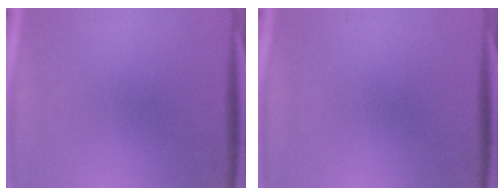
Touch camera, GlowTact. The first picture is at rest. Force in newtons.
{"total": 0.0}